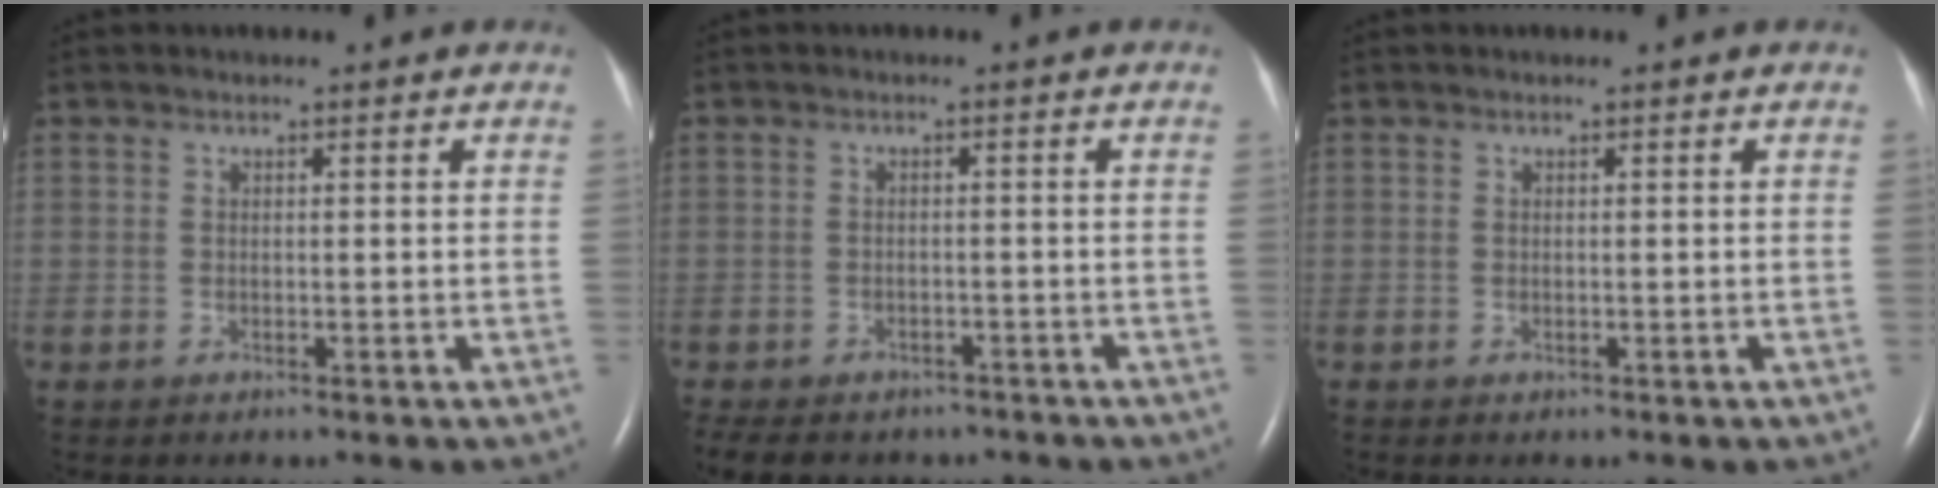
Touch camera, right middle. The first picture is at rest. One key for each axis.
{"total": 11.6, "fx": -9.3, "fy": 5.7, "fz": 3.9, "tx": -0.095, "ty": -0.008, "tz": -0.115}
{"total": 0.0}